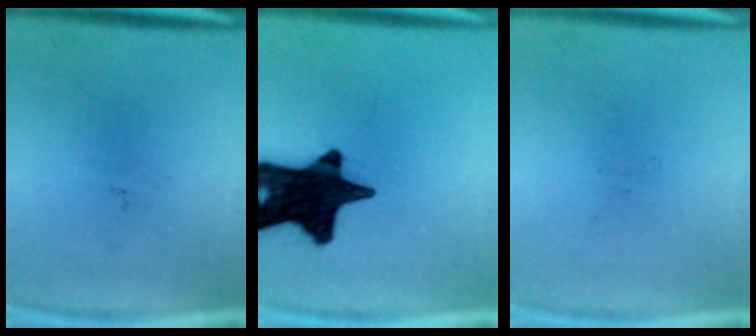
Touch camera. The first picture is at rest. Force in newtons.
{"total": 19.9}
{"total": 0.0}